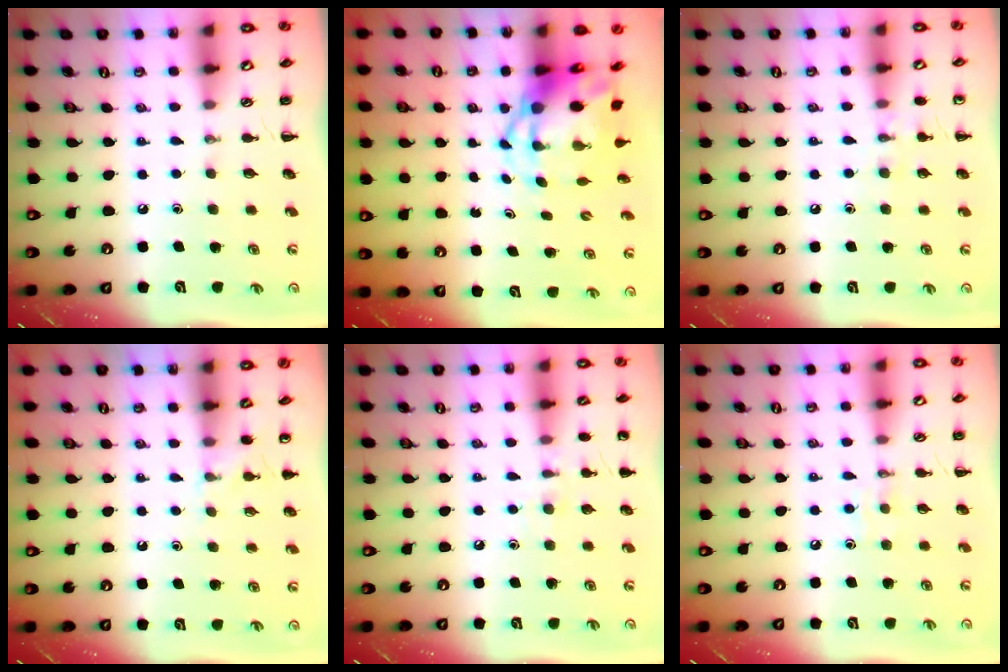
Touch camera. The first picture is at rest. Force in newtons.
{"total": 6.5, "press": 6.3, "slide": 1.5}
{"total": 6.5, "press": 6.2, "slide": 1.9}
{"total": 4.9, "press": 4.6, "slide": 1.6}
{"total": 6.7, "press": 6.5, "slide": 1.7}
{"total": 4.3, "press": 4.1, "slide": 1.2}